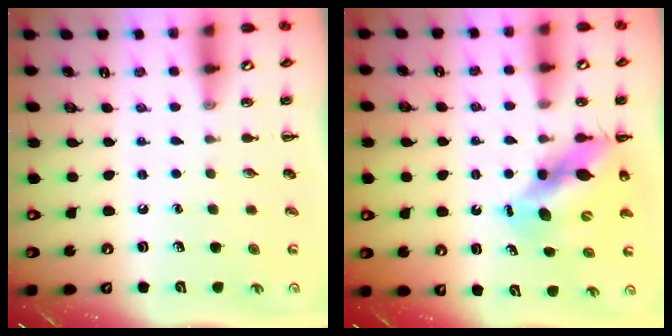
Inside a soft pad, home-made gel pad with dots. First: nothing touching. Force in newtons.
{"total": 10.7, "press": 10.3, "slide": 2.7}